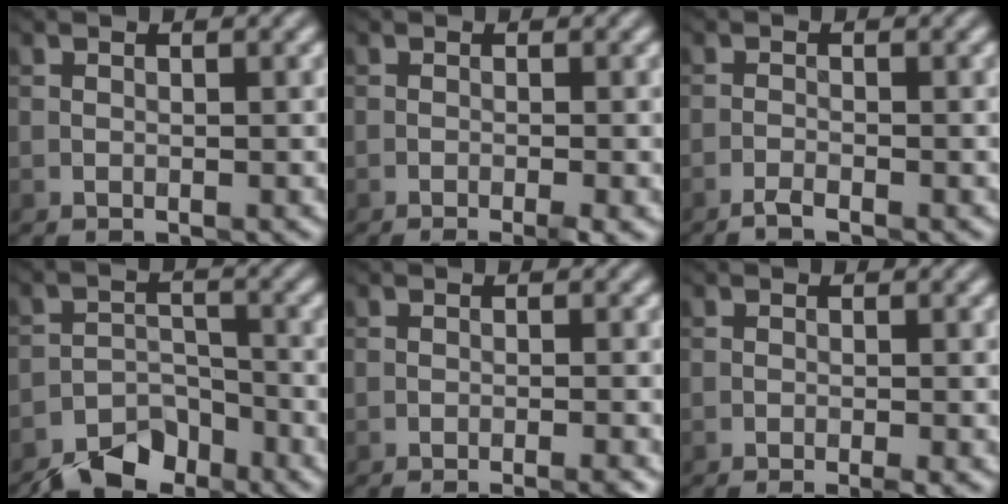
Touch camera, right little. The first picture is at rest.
{"total": 2.9, "force": [-1.7, 0.3, 2.3], "torque": [-0.044, -0.003, -0.028]}
{"total": 1.0, "force": [-0.9, -0.3, 0.4], "torque": [-0.009, 0.000, -0.022]}
{"total": 6.0, "force": [-5.0, 2.7, 2.1], "torque": [-0.027, -0.006, -0.093]}
{"total": 2.4, "force": [-1.8, 0.2, 1.6], "torque": [-0.033, 0.004, -0.024]}
{"total": 1.9, "force": [-1.1, 0.2, 1.6], "torque": [-0.032, -0.002, -0.020]}